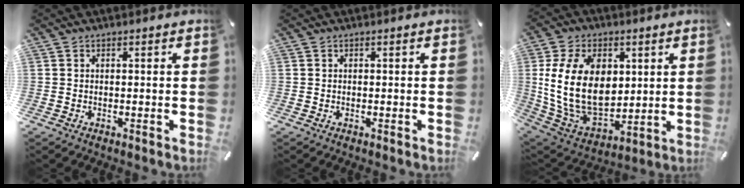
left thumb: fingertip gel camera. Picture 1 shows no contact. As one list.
[{"total": 0.0}, {"total": 19.3, "force": [3.1, 13.4, 13.5], "torque": [-0.278, -0.012, 0.057]}]